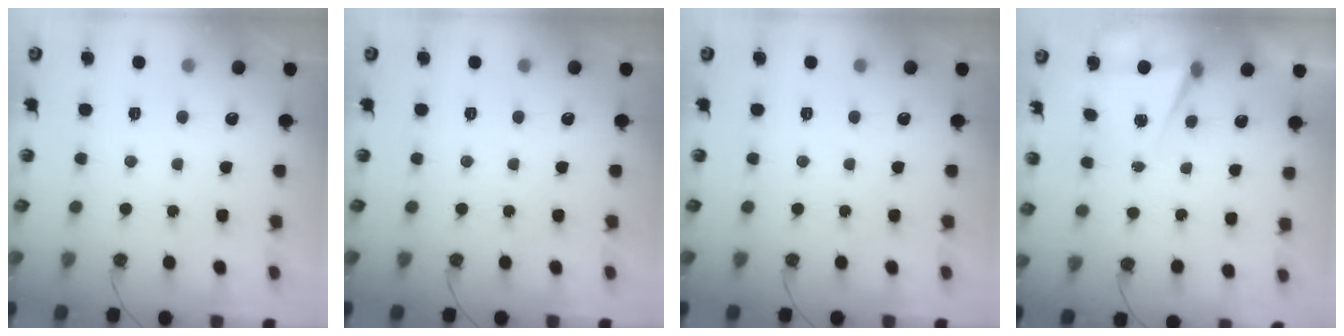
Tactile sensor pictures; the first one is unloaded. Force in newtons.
{"total": 0.0}
{"total": 0.0}
{"total": 5.2, "press": 2.7, "slide": 4.5}